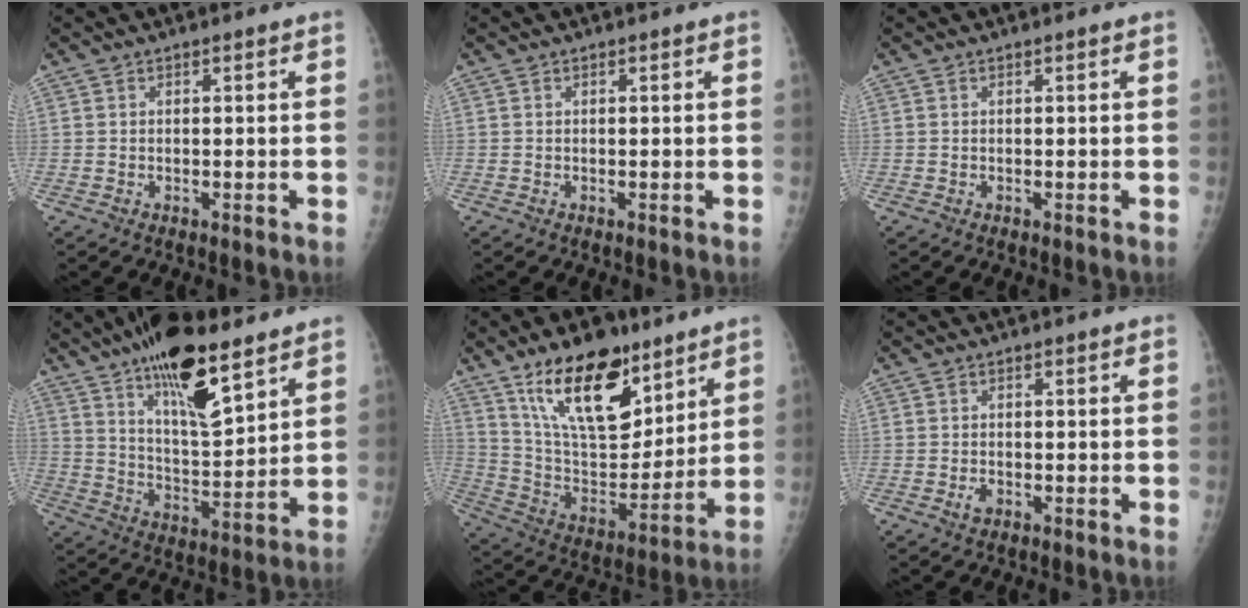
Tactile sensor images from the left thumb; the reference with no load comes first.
{"total": 0.0}
{"total": 0.0}
{"total": 17.2, "force": [11.0, 5.6, 11.9], "torque": [-0.177, -0.063, 0.194]}
{"total": 21.4, "force": [13.1, 10.1, 13.5], "torque": [-0.180, -0.068, 0.239]}
{"total": 1.5, "force": [-0.6, 1.0, 0.9], "torque": [-0.013, 0.001, -0.010]}